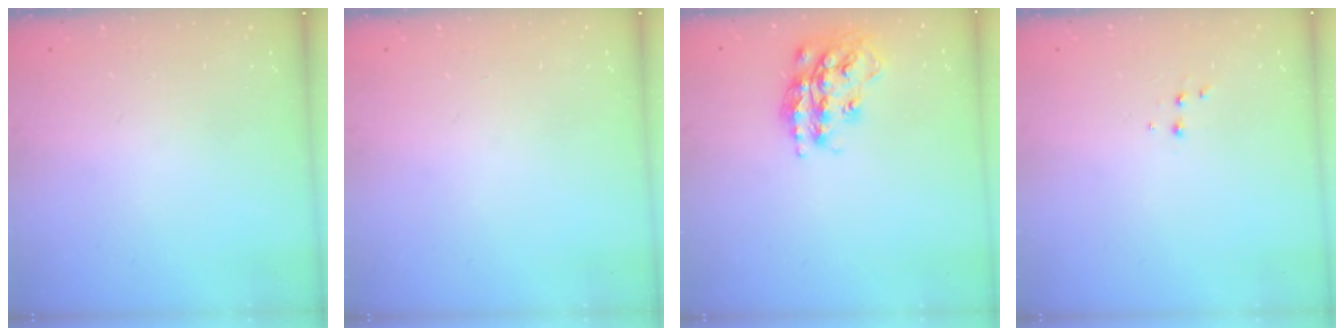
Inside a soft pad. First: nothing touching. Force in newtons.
{"total": 0.0}
{"total": 18.0, "press": 17.9, "slide": 1.2}
{"total": 1.9, "press": 1.9, "slide": 0.2}